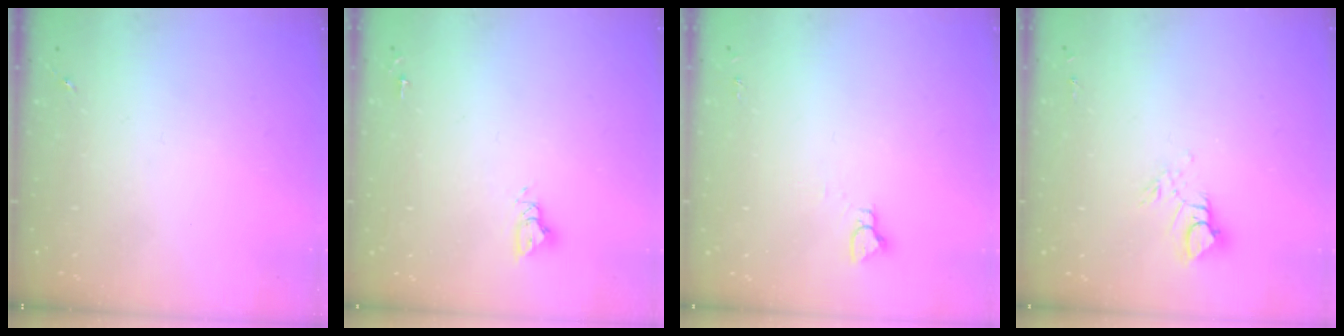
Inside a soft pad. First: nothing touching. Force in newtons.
{"total": 4.9, "press": 4.9, "slide": 0.3}
{"total": 3.3, "press": 3.3, "slide": 0.2}
{"total": 7.4, "press": 7.4, "slide": 0.8}